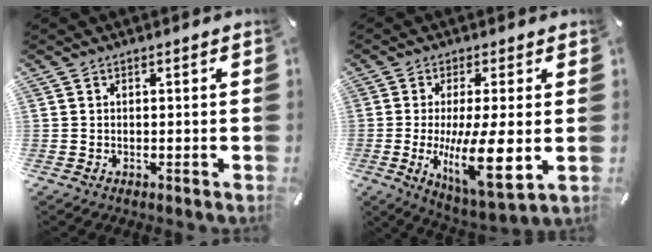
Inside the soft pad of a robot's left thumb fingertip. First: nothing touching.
{"total": 15.1, "force": [-1.3, 4.3, 14.4], "torque": [-0.267, -0.024, -0.014]}